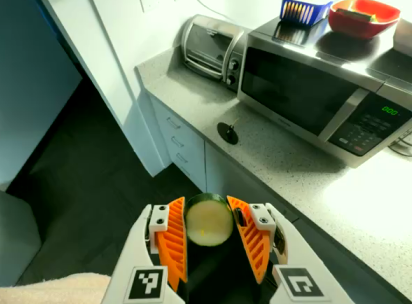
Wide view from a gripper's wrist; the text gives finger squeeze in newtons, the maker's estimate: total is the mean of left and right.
{"total": 11.4, "left": 11.3, "right": 11.4}